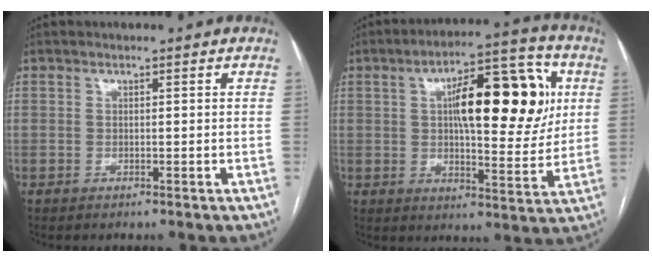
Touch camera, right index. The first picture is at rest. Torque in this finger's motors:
{"motor_torque": [1.50, -0.02, 0.80, 0.19]}